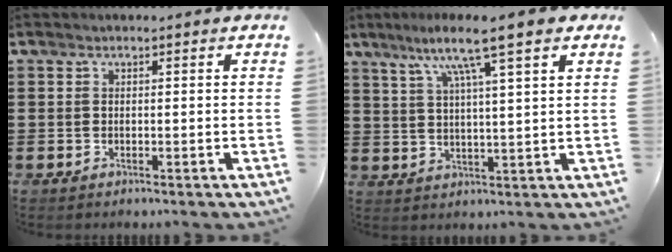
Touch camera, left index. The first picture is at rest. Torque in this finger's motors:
{"motor_torque": [1.20, -0.24, 0.94, 0.21]}